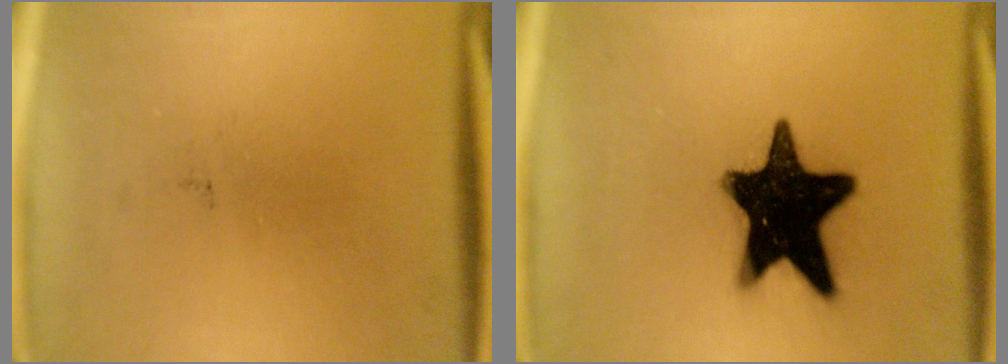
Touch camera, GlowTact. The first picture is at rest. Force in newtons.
{"total": 19.4}